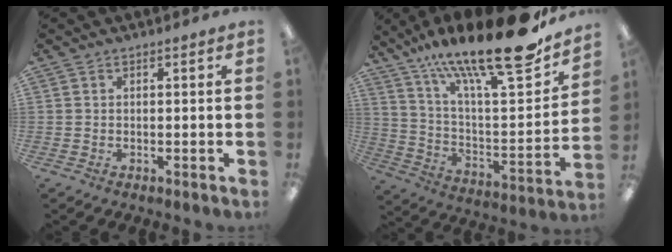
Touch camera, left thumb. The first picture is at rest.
{"total": 24.9, "force": [18.6, 4.9, 15.7], "torque": [-0.240, -0.129, 0.299]}